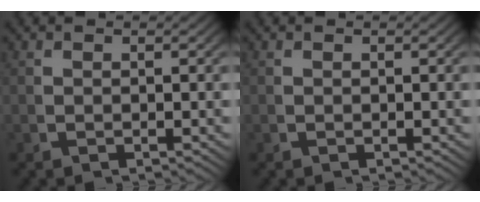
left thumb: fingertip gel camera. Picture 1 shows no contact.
{"total": 0.0}